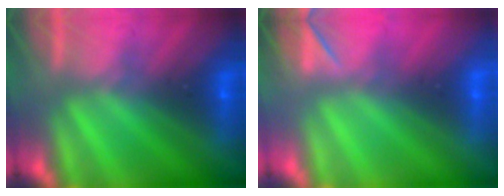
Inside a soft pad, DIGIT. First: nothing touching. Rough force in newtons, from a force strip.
{"total": 4.6}